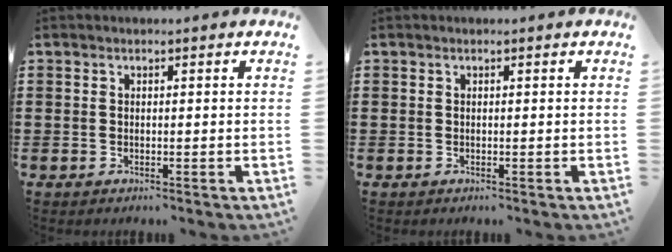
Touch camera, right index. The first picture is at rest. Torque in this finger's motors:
{"motor_torque": [-0.04, 0.04, 0.00, -0.01]}